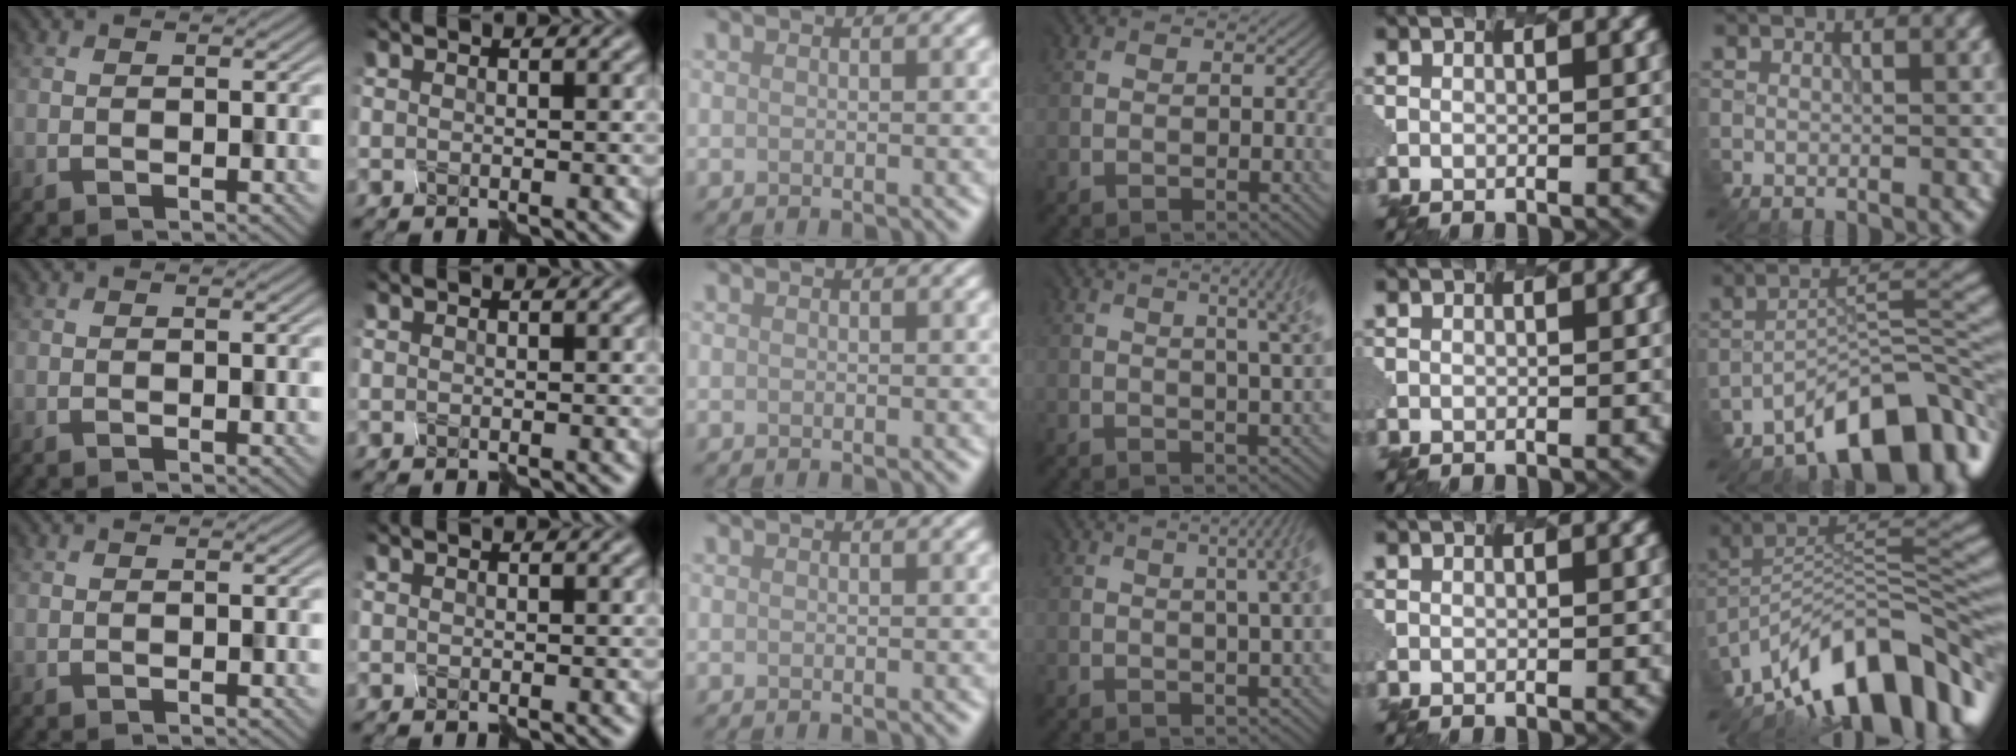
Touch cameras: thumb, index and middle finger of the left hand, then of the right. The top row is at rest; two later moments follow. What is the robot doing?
{"motion": "disassemble", "object": "spray bottle"}